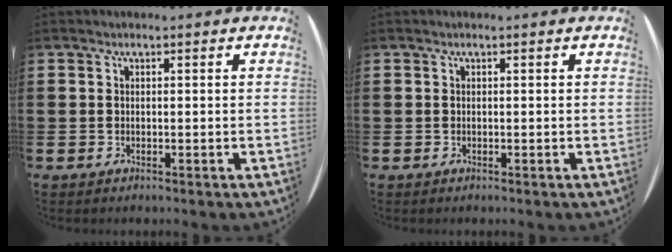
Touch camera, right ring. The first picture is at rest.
{"total": 0.0}